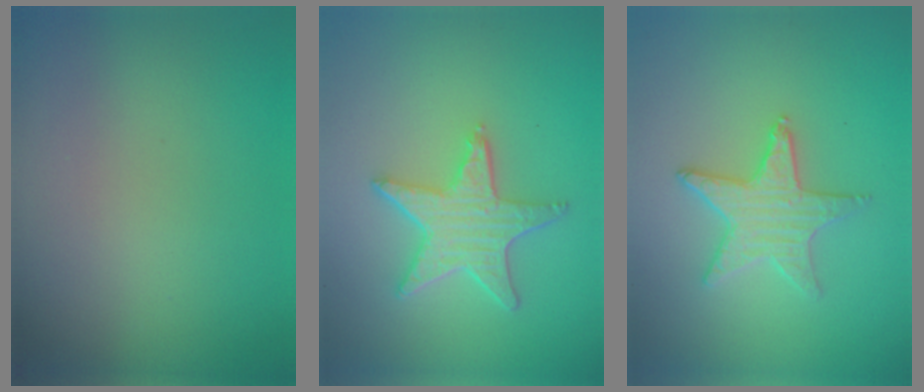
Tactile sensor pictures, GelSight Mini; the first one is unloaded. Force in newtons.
{"total": 4.5, "press": 3.7, "slide": 2.6}
{"total": 3.0, "press": 3.0, "slide": 0.1}